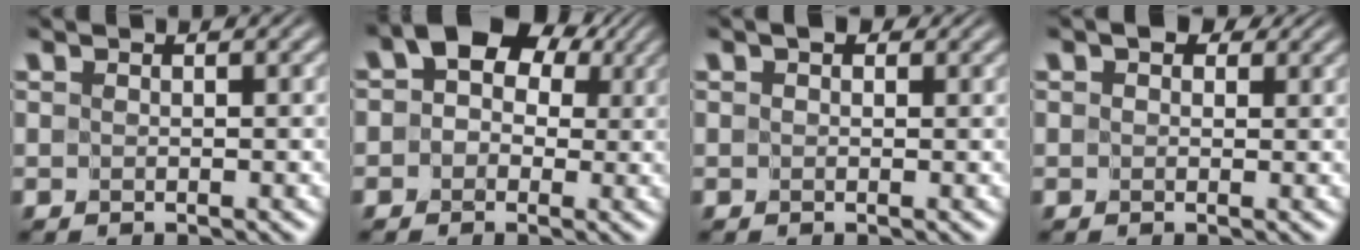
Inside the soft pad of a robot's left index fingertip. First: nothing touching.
{"total": 7.6, "force": [2.7, 5.4, 4.6], "torque": [-0.048, 0.035, 0.009]}
{"total": 0.9, "force": [0.5, 0.5, 0.5], "torque": [0.000, 0.003, -0.001]}
{"total": 1.7, "force": [0.8, 1.0, 1.0], "torque": [-0.008, 0.003, 0.006]}